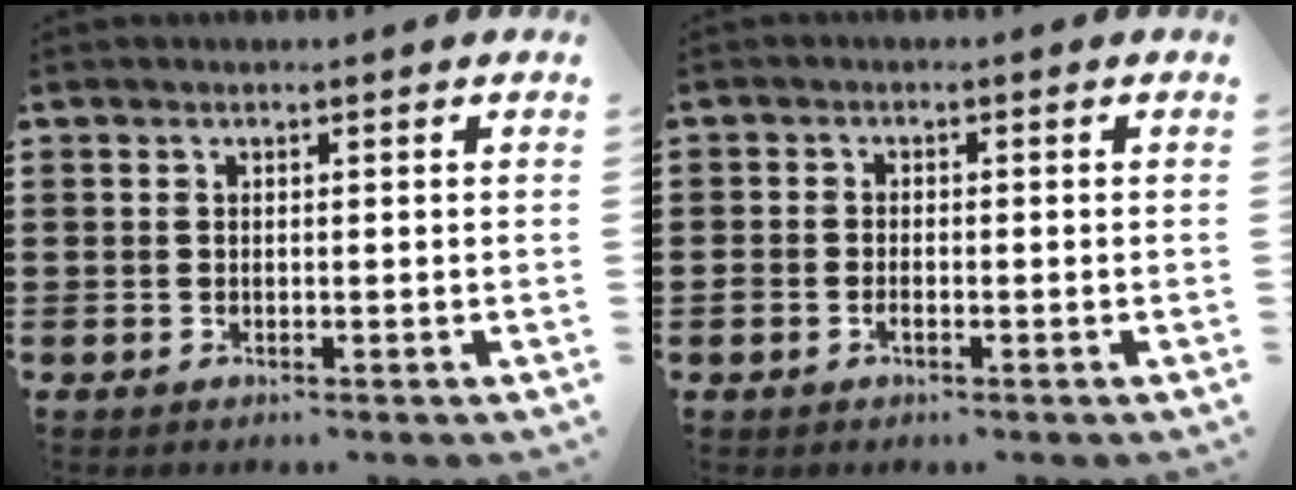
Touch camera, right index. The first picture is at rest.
{"total": 1.4, "force": [-0.8, 0.7, 0.9], "torque": [-0.018, -0.004, -0.013]}